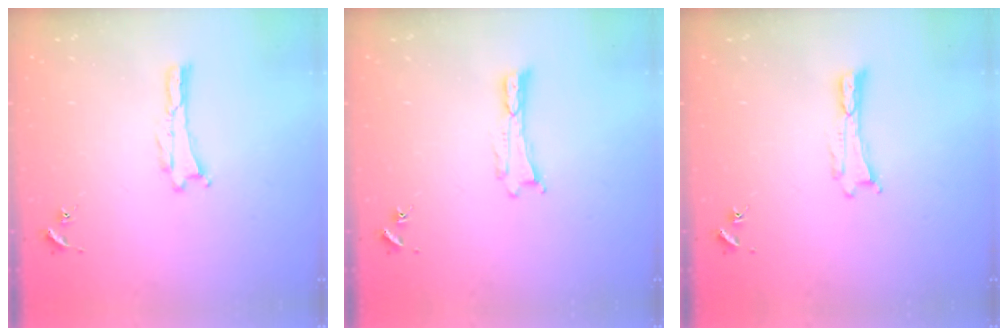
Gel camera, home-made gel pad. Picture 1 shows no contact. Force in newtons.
{"total": 0.0}
{"total": 0.0}